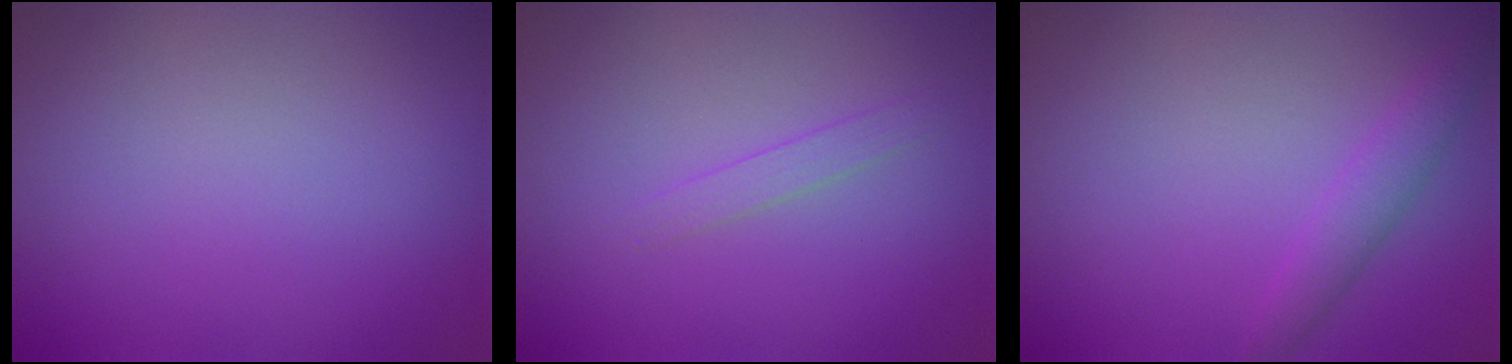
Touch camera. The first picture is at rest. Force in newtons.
{"total": 1.0, "press": 1.0, "slide": 0.1}
{"total": 2.0, "press": 2.0, "slide": 0.1}